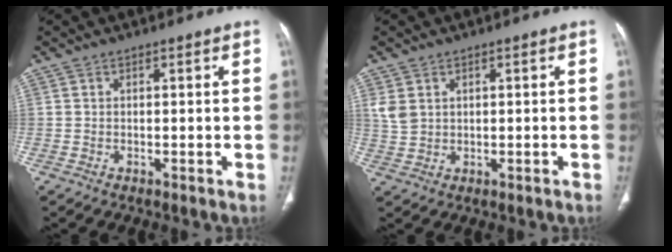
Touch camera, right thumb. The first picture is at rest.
{"total": 3.3, "force": [1.2, 2.4, 1.8], "torque": [-0.036, 0.002, 0.034]}